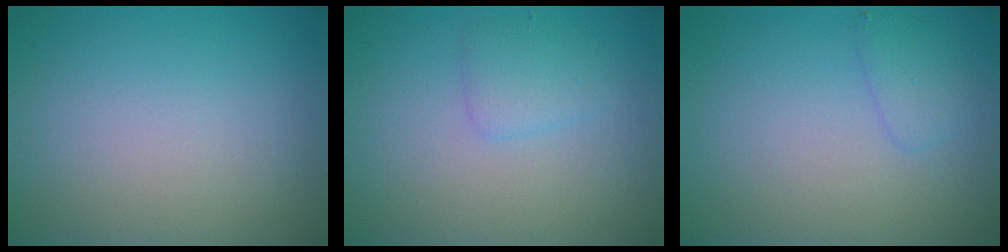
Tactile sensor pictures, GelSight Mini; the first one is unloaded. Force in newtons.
{"total": 1.8, "press": 1.8, "slide": 0.0}
{"total": 1.4, "press": 1.4, "slide": 0.1}